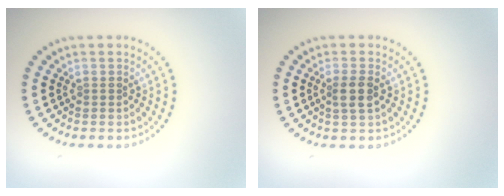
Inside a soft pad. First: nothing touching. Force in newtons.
{"total": 1.9, "press": 1.8, "slide": 0.8}